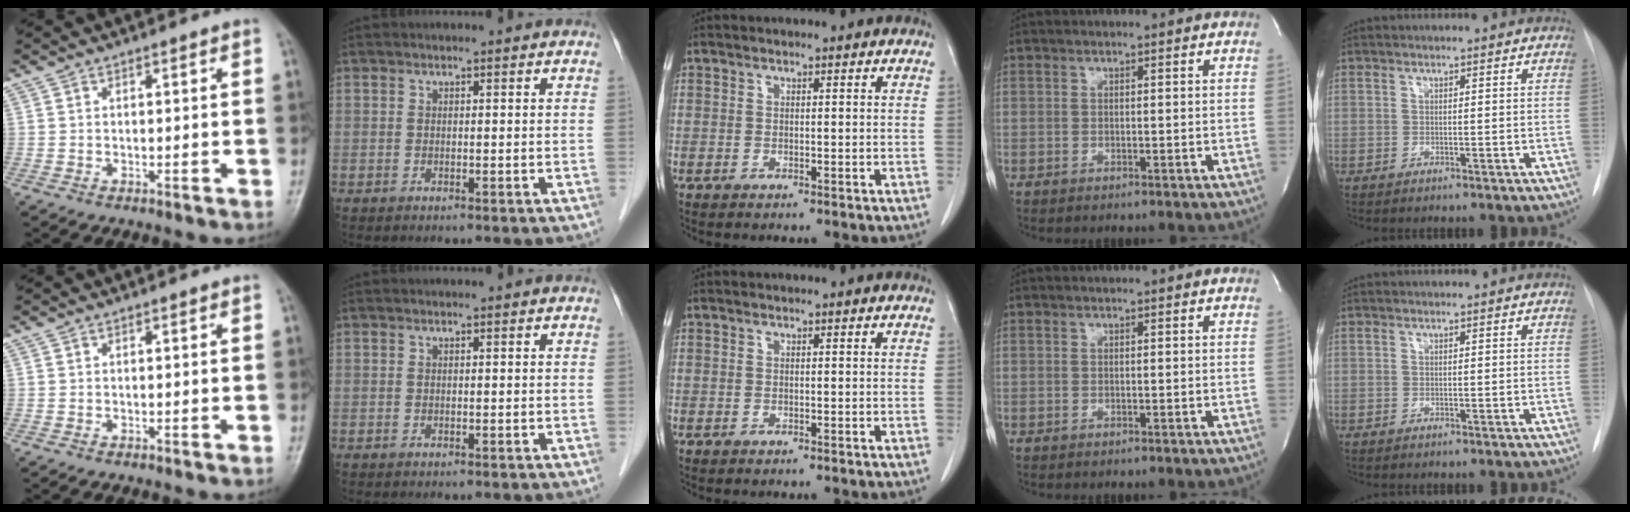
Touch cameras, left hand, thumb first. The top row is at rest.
{}